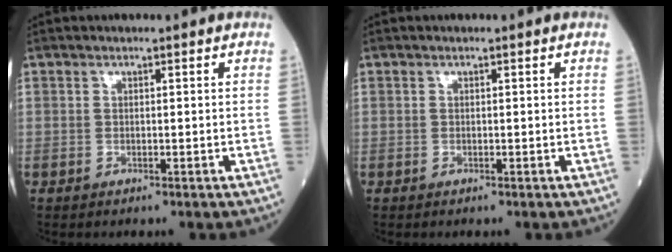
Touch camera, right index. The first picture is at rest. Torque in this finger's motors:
{"motor_torque": [0.07, 0.00, 0.00, -0.01]}